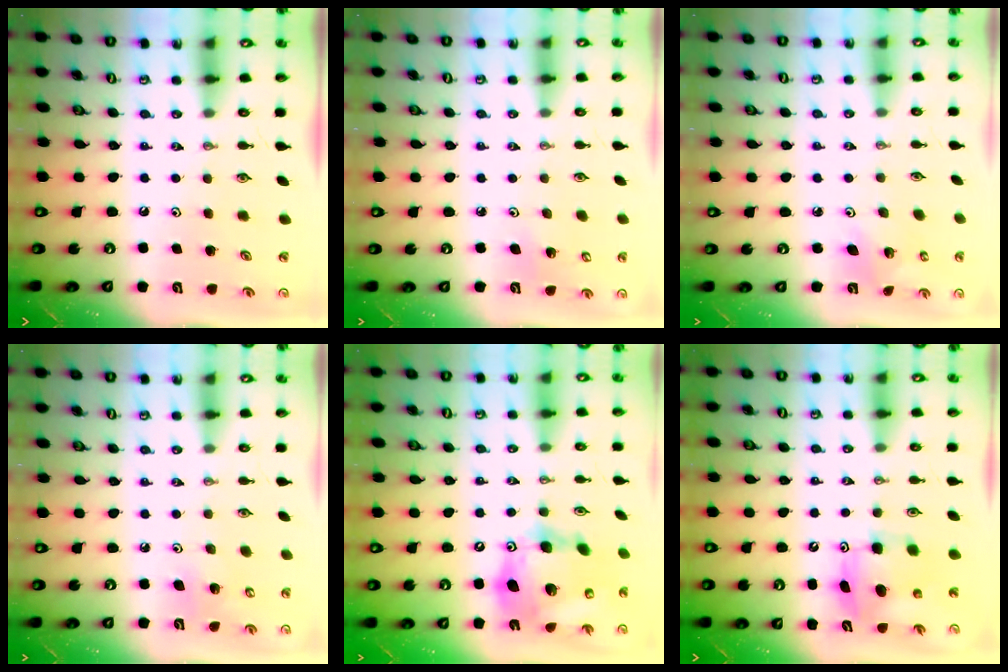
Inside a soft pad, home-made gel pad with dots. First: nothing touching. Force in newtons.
{"total": 4.7, "press": 4.4, "slide": 1.7}
{"total": 3.9, "press": 3.9, "slide": 0.1}
{"total": 5.2, "press": 5.1, "slide": 0.4}
{"total": 19.2, "press": 19.0, "slide": 2.3}
{"total": 7.5, "press": 7.5, "slide": 0.3}